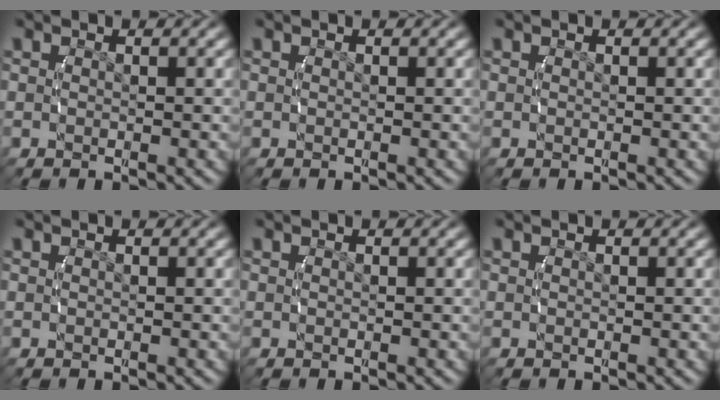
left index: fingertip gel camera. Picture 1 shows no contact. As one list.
[{"total": 0.0}, {"total": 0.0}, {"total": 0.0}, {"total": 0.0}, {"total": 0.0}]